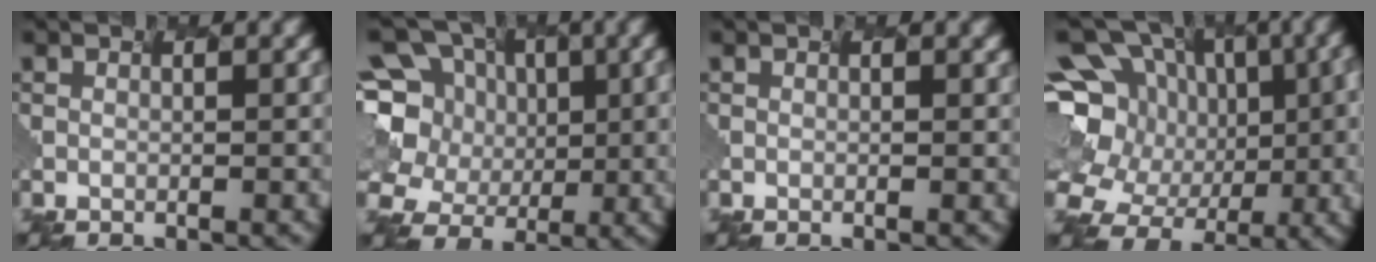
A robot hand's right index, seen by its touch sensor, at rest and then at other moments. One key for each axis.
{"total": 9.9, "fx": 1.3, "fy": 8.7, "fz": 4.5, "tx": -0.116, "ty": 0.025, "tz": 0.006}
{"total": 0.0}
{"total": 14.8, "fx": 0.5, "fy": 12.4, "fz": 8.0, "tx": -0.184, "ty": 0.023, "tz": 0.022}